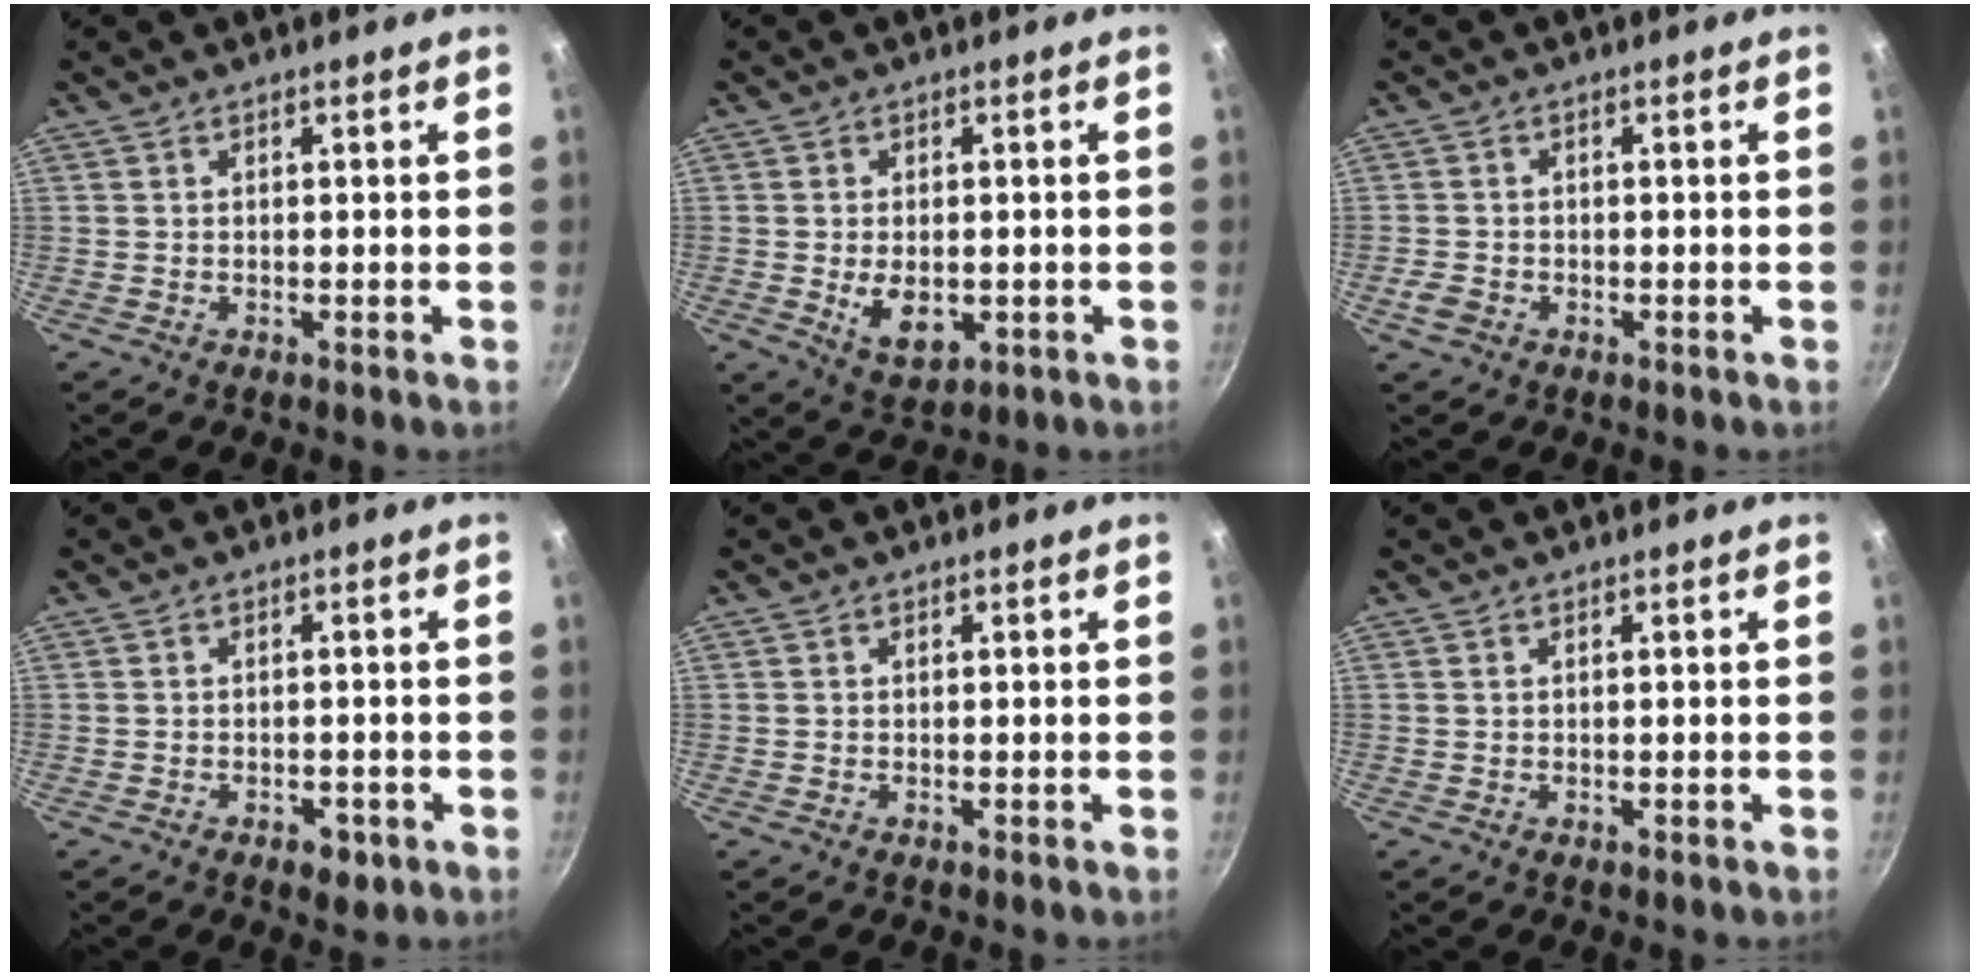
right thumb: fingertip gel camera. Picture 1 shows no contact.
{"total": 7.0, "force": [-1.0, 4.4, 5.3], "torque": [-0.075, -0.009, -0.005]}
{"total": 2.9, "force": [-1.3, 2.2, 1.3], "torque": [-0.023, 0.010, -0.023]}
{"total": 3.4, "force": [-1.7, 2.1, 2.2], "torque": [-0.022, 0.014, -0.014]}
{"total": 0.0}
{"total": 0.0}